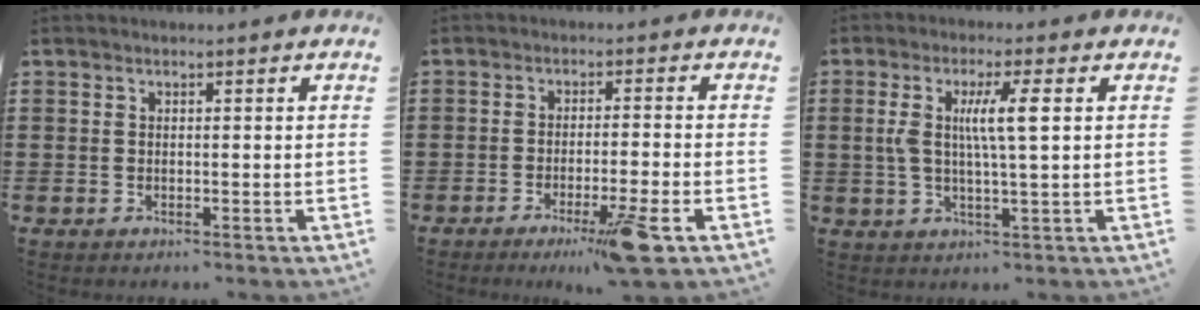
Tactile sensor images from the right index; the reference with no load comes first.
{"total": 7.7, "force": [-4.6, -0.5, 6.1], "torque": [-0.106, -0.019, -0.080]}
{"total": 6.7, "force": [1.2, 0.8, 6.5], "torque": [-0.140, -0.008, 0.011]}